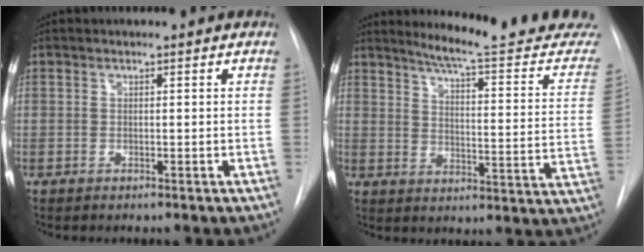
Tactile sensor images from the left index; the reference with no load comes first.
{"total": 19.6, "force": [18.5, 0.1, 6.5], "torque": [-0.088, -0.104, 0.221]}